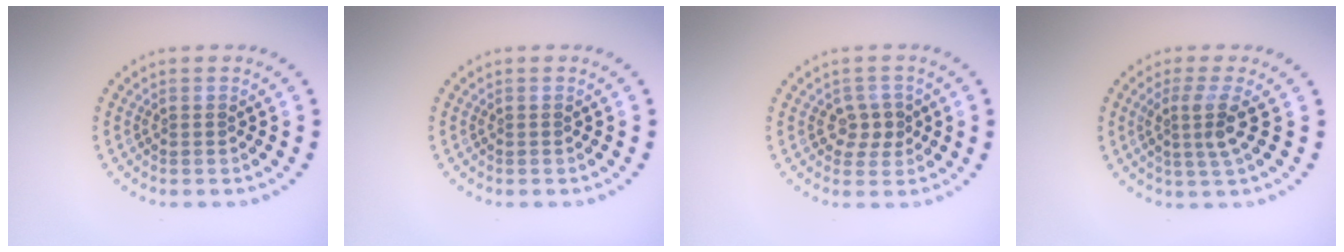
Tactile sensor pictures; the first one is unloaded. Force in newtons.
{"total": 0.0}
{"total": 2.1, "press": 1.9, "slide": 0.8}
{"total": 2.7, "press": 1.9, "slide": 1.9}